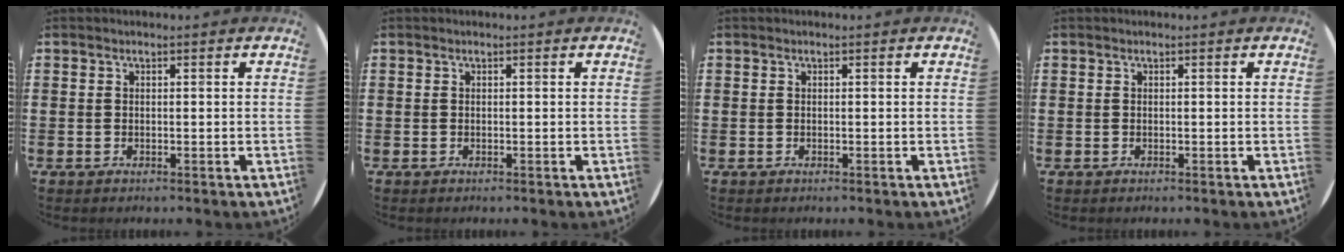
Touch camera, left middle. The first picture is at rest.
{"total": 0.0}
{"total": 0.0}
{"total": 0.0}